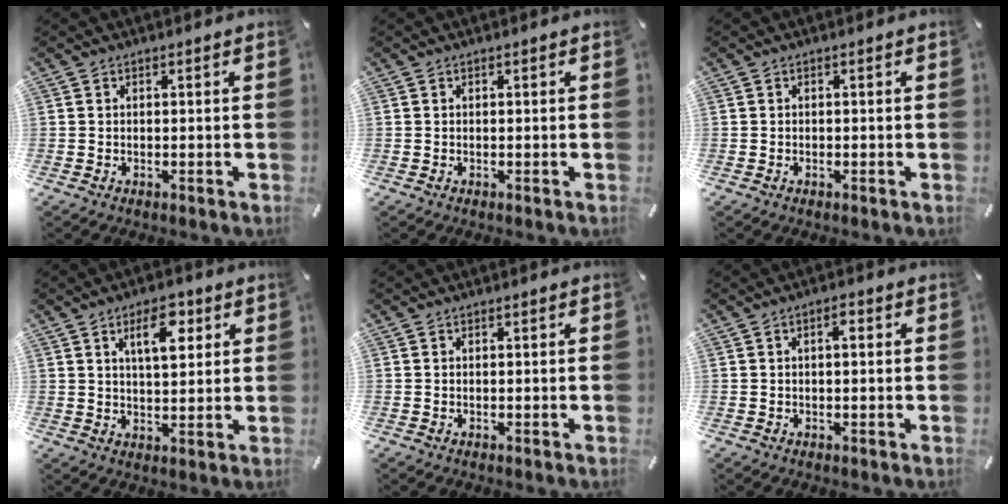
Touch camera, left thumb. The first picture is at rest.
{"total": 0.0}
{"total": 0.0}
{"total": 8.8, "force": [4.1, 4.2, 6.6], "torque": [-0.100, -0.008, 0.065]}
{"total": 0.0}
{"total": 2.2, "force": [0.3, 0.9, 2.0], "torque": [-0.033, 0.005, 0.000]}